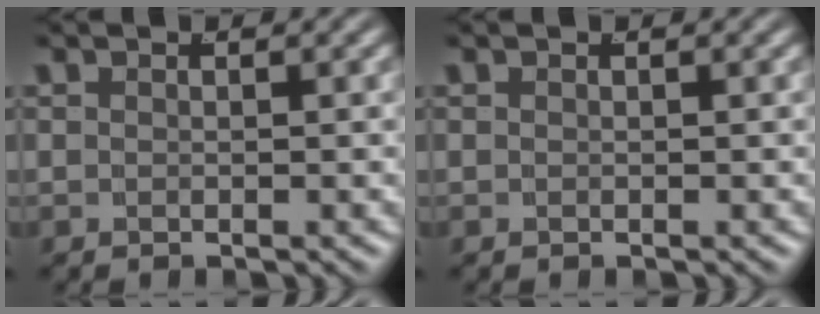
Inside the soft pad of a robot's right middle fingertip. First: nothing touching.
{"total": 0.0}